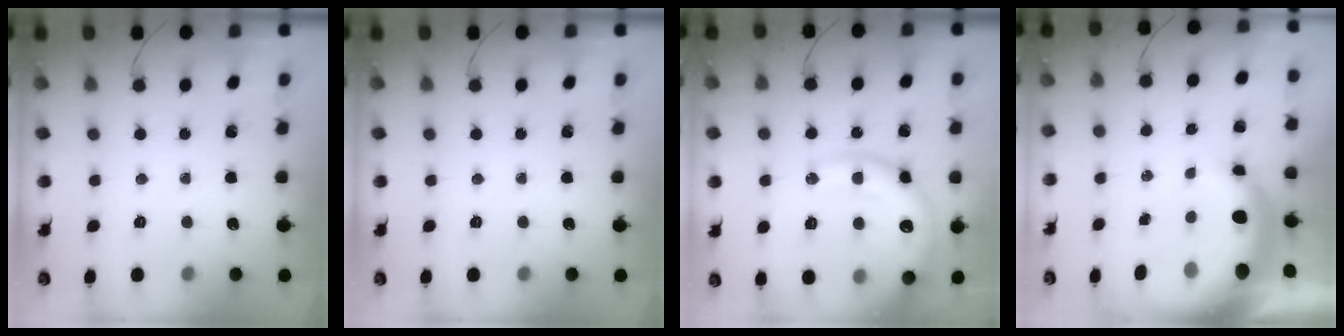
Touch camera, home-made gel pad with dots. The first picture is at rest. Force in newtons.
{"total": 0.0}
{"total": 17.2, "press": 17.1, "slide": 2.0}
{"total": 9.5, "press": 9.4, "slide": 1.8}